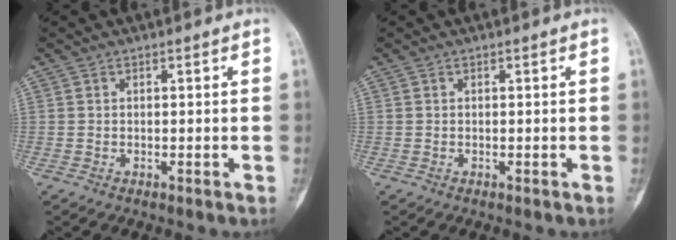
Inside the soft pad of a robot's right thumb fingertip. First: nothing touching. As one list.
[{"total": 0.0}]